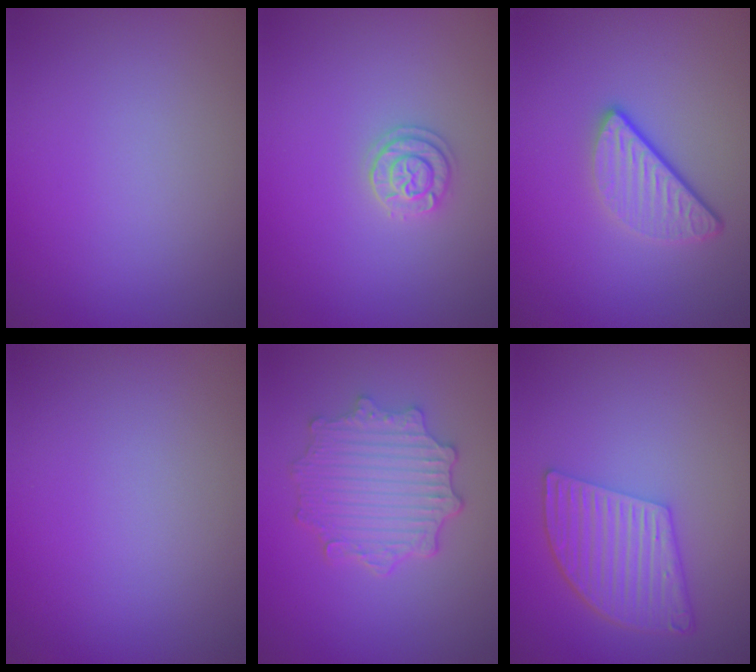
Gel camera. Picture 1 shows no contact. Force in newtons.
{"total": 1.9, "press": 1.9, "slide": 0.2}
{"total": 3.4, "press": 2.6, "slide": 2.2}
{"total": 0.0}
{"total": 4.9, "press": 3.9, "slide": 2.9}
{"total": 5.7, "press": 4.3, "slide": 3.7}